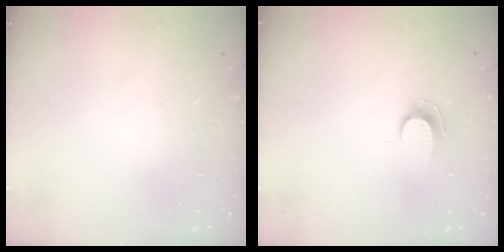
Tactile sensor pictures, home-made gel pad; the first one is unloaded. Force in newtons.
{"total": 6.7, "press": 6.7, "slide": 0.7}